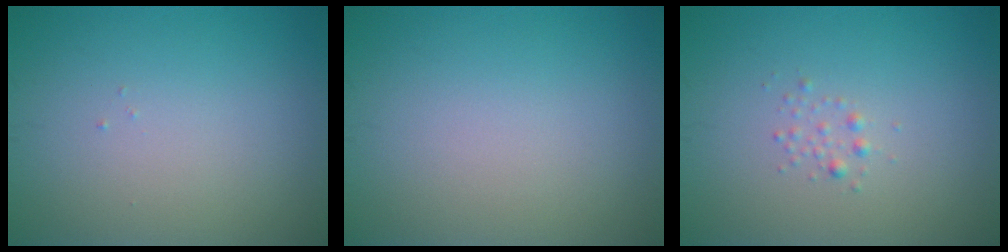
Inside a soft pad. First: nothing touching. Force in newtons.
{"total": 0.0}
{"total": 0.8, "press": 0.8, "slide": 0.0}